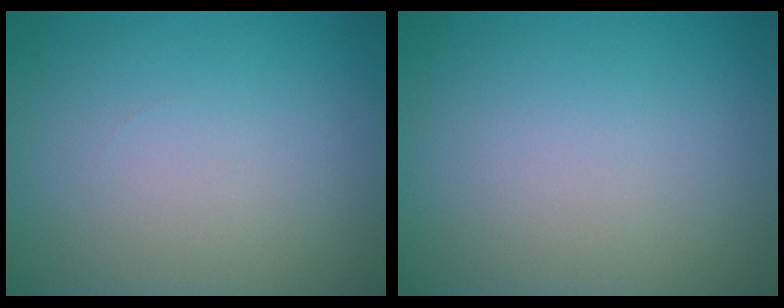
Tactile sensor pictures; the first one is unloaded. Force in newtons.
{"total": 0.0}